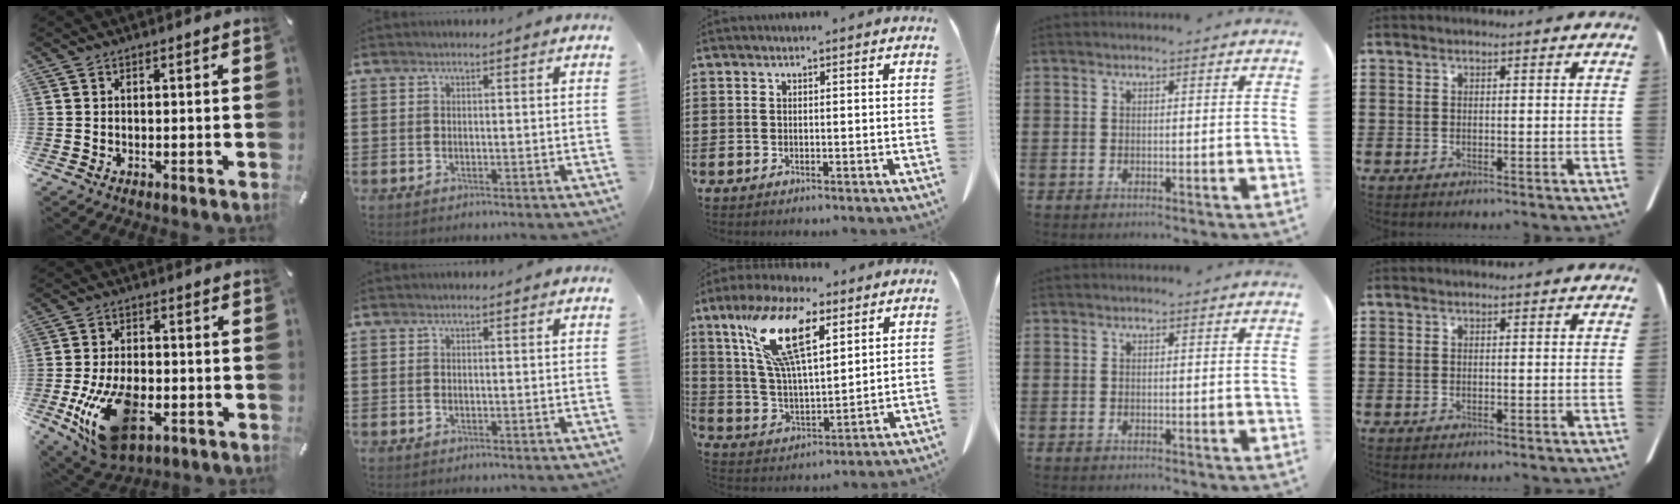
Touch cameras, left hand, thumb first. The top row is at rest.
{"thumb": {"total": 17.1, "force": [-5.3, 9.8, 12.9], "torque": [-0.244, 0.004, -0.082]}, "middle": {"total": 14.5, "force": [7.9, 5.2, 11.0], "torque": [-0.247, -0.011, 0.137]}}